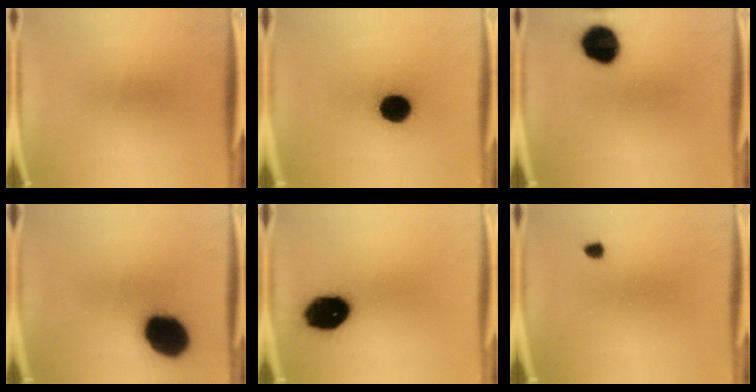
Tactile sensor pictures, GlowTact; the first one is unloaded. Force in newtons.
{"total": 11.1}
{"total": 11.7}
{"total": 19.7}
{"total": 15.4}
{"total": 1.2}